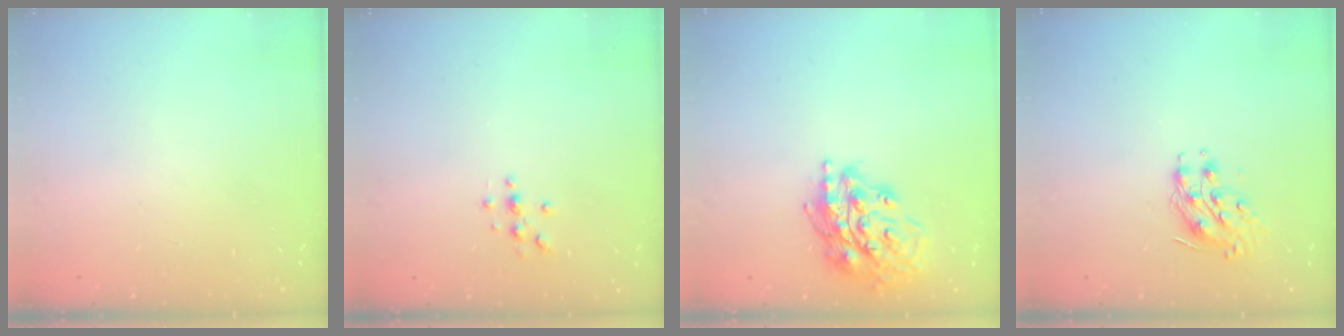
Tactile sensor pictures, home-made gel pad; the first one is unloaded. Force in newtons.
{"total": 3.0, "press": 3.0, "slide": 0.4}
{"total": 17.5, "press": 17.4, "slide": 1.8}
{"total": 8.4, "press": 8.4, "slide": 0.5}